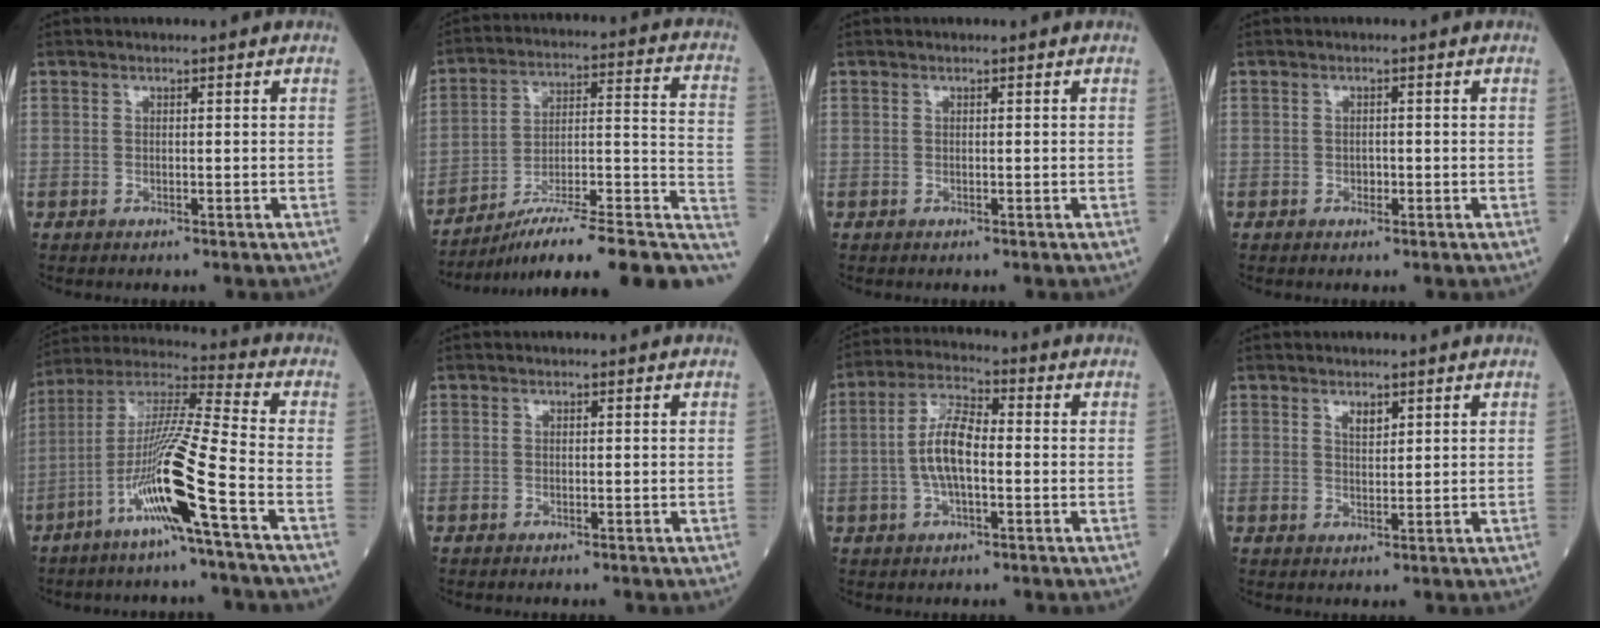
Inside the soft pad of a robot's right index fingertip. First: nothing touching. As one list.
[{"total": 22.9, "force": [-16.0, 2.8, 16.2], "torque": [-0.165, 0.026, -0.240]}, {"total": 0.0}, {"total": 0.8, "force": [-0.3, 0.6, 0.4], "torque": [-0.007, 0.002, -0.004]}, {"total": 14.1, "force": [-6.1, -1.3, 12.7], "torque": [-0.251, -0.005, -0.120]}, {"total": 0.0}, {"total": 7.5, "force": [-0.7, 2.5, 7.0], "torque": [-0.146, 0.014, -0.019]}, {"total": 1.8, "force": [1.2, 0.7, 1.1], "torque": [-0.020, -0.002, 0.024]}]